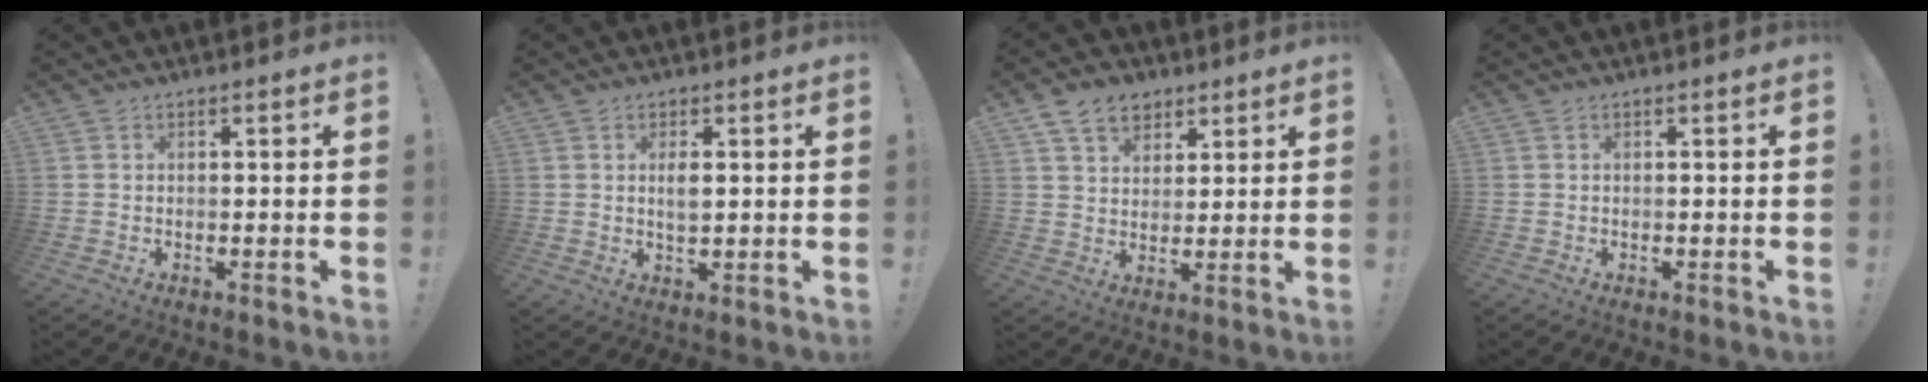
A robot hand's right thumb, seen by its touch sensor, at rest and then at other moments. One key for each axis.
{"total": 3.0, "fx": 0.6, "fy": 1.8, "fz": 2.3, "tx": -0.033, "ty": -0.003, "tz": 0.007}
{"total": 9.7, "fx": 5.7, "fy": 6.9, "fz": 3.8, "tx": -0.060, "ty": -0.023, "tz": 0.112}
{"total": 0.0}